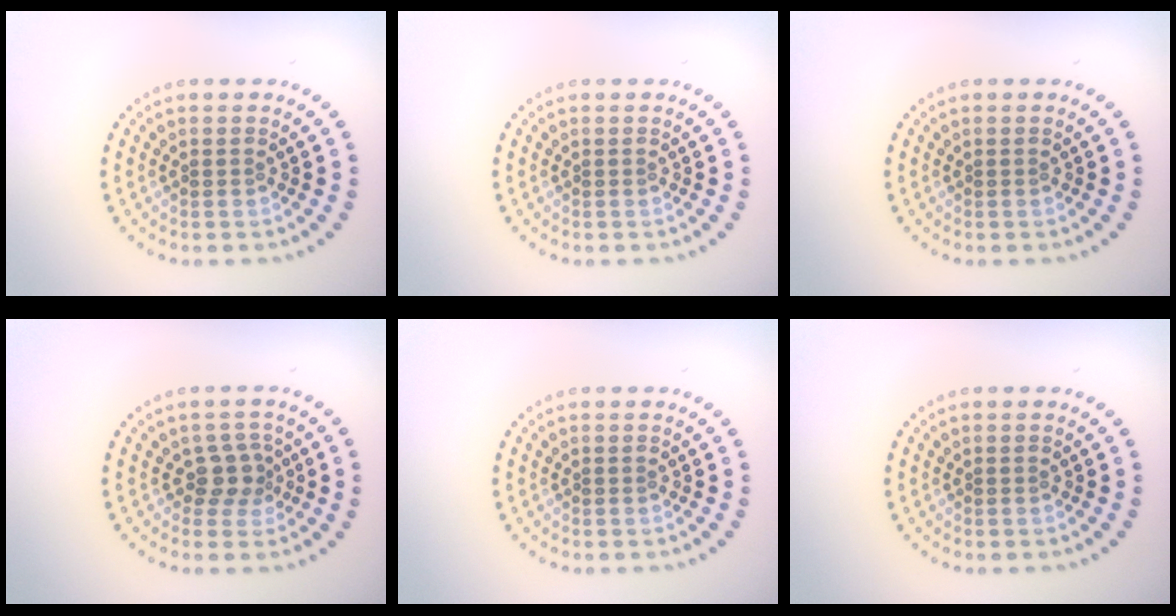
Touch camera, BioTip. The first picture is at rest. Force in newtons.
{"total": 0.0}
{"total": 0.0}
{"total": 2.3, "press": 1.9, "slide": 1.3}
{"total": 0.0}
{"total": 0.0}